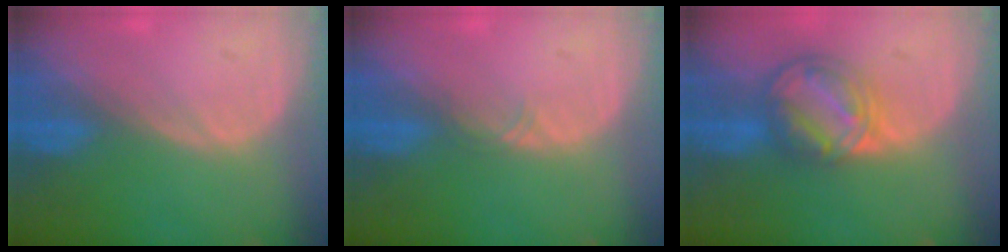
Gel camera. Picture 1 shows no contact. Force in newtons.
{"total": 0.9, "press": 0.8, "slide": 0.2}
{"total": 8.3, "press": 7.1, "slide": 4.4}